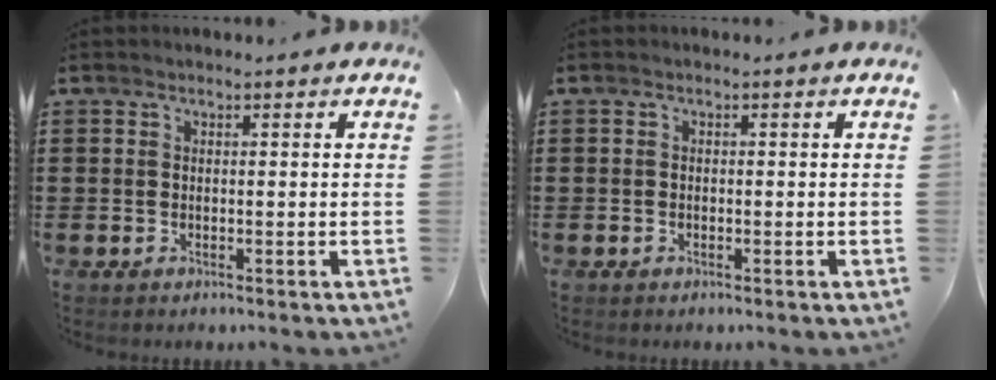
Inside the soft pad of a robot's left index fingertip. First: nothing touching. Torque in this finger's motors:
{"motor_torque": [-0.14, 0.41, -0.03, -0.01]}